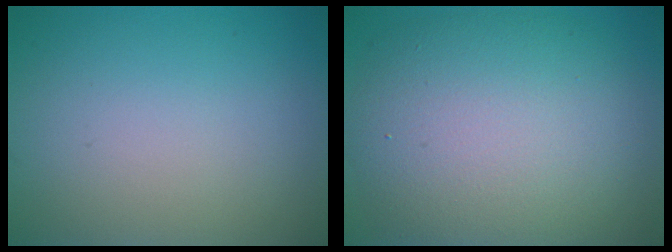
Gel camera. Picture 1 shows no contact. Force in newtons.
{"total": 10.6, "press": 10.5, "slide": 0.4}